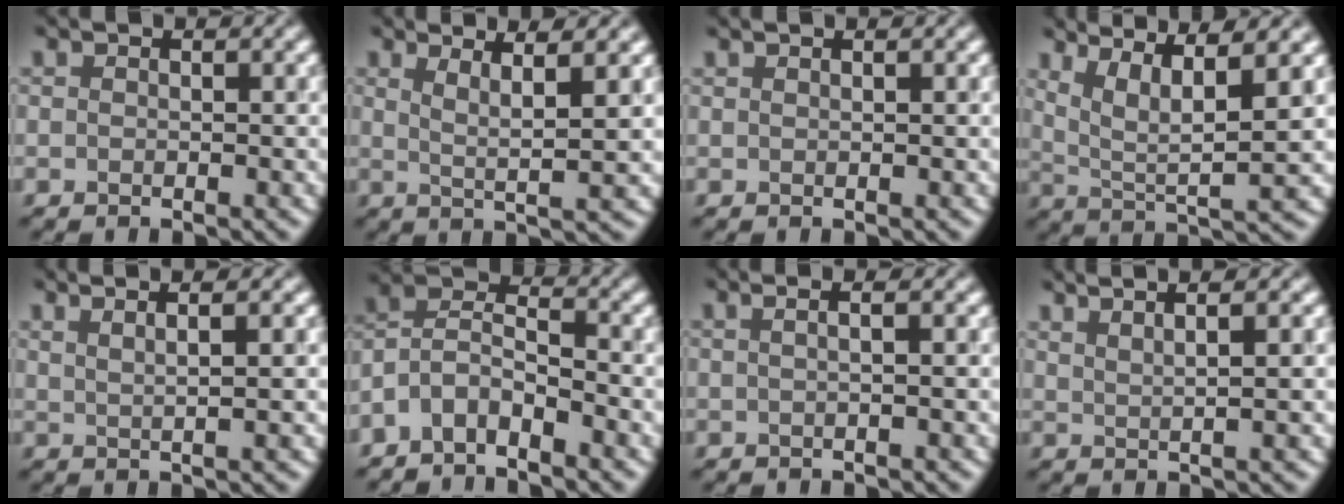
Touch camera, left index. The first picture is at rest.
{"total": 3.4, "force": [1.7, 0.3, 2.9], "torque": [-0.051, 0.001, 0.042]}
{"total": 1.9, "force": [1.3, 0.9, 1.1], "torque": [0.006, 0.006, -0.004]}
{"total": 6.6, "force": [3.6, 1.1, 5.5], "torque": [-0.096, 0.009, 0.080]}
{"total": 5.3, "force": [3.3, 1.8, 3.6], "torque": [-0.032, 0.039, 0.025]}
{"total": 4.0, "force": [-3.3, 1.5, 1.8], "torque": [-0.037, 0.010, -0.066]}
{"total": 3.4, "force": [1.3, 1.7, 2.6], "torque": [-0.010, 0.029, -0.014]}
{"total": 6.0, "force": [4.1, 1.9, 3.9], "torque": [-0.037, 0.042, 0.036]}